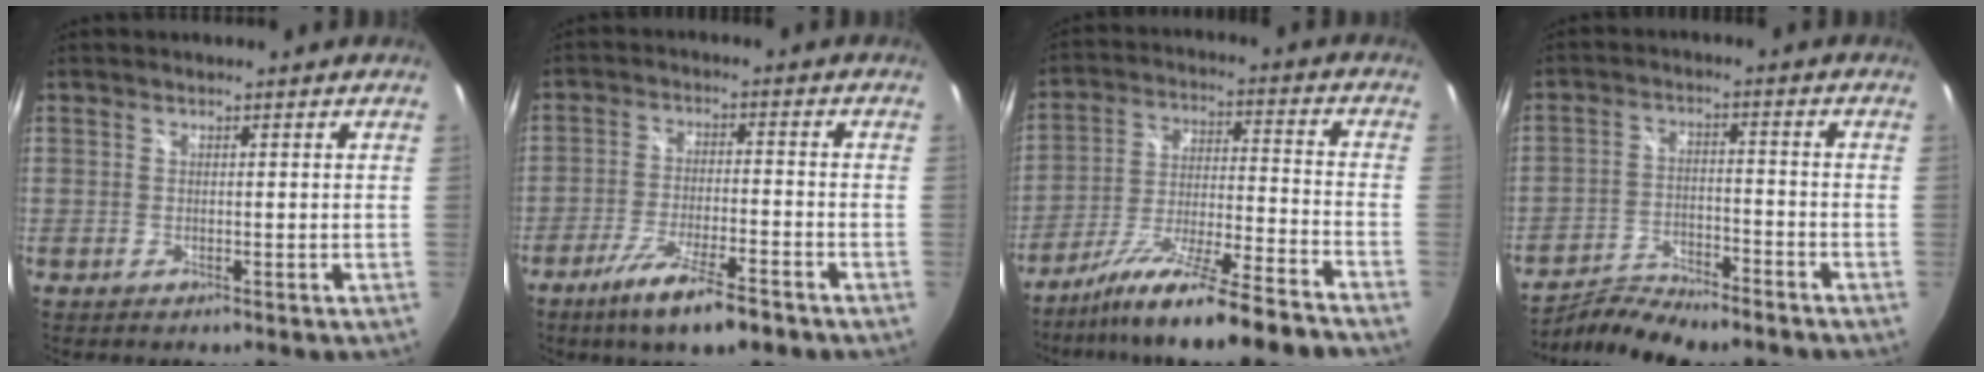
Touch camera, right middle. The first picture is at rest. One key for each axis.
{"total": 10.9, "fx": -7.6, "fy": 1.9, "fz": 7.5, "tx": -0.158, "ty": -0.026, "tz": -0.132}
{"total": 16.7, "fx": -13.9, "fy": -1.0, "fz": 9.3, "tx": -0.171, "ty": -0.039, "tz": -0.229}
{"total": 12.3, "fx": -10.9, "fy": 2.6, "fz": 4.9, "tx": -0.116, "ty": -0.021, "tz": -0.185}